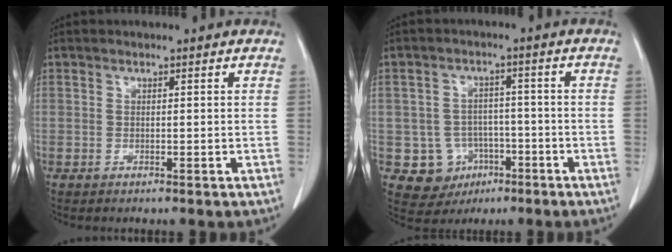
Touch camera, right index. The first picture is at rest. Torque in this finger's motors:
{"motor_torque": [-0.10, -0.03, -0.32, -0.10]}